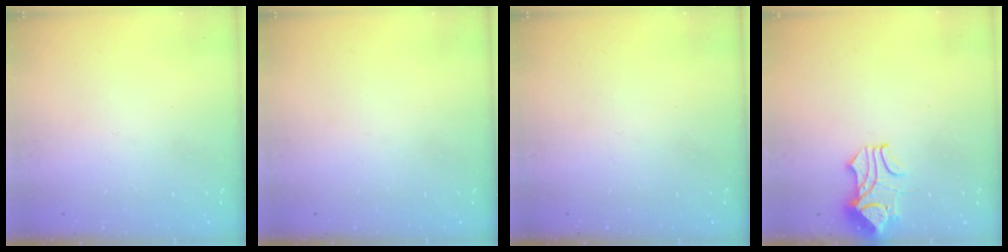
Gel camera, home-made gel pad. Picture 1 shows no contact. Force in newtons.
{"total": 0.0}
{"total": 0.0}
{"total": 1.7, "press": 1.3, "slide": 1.1}